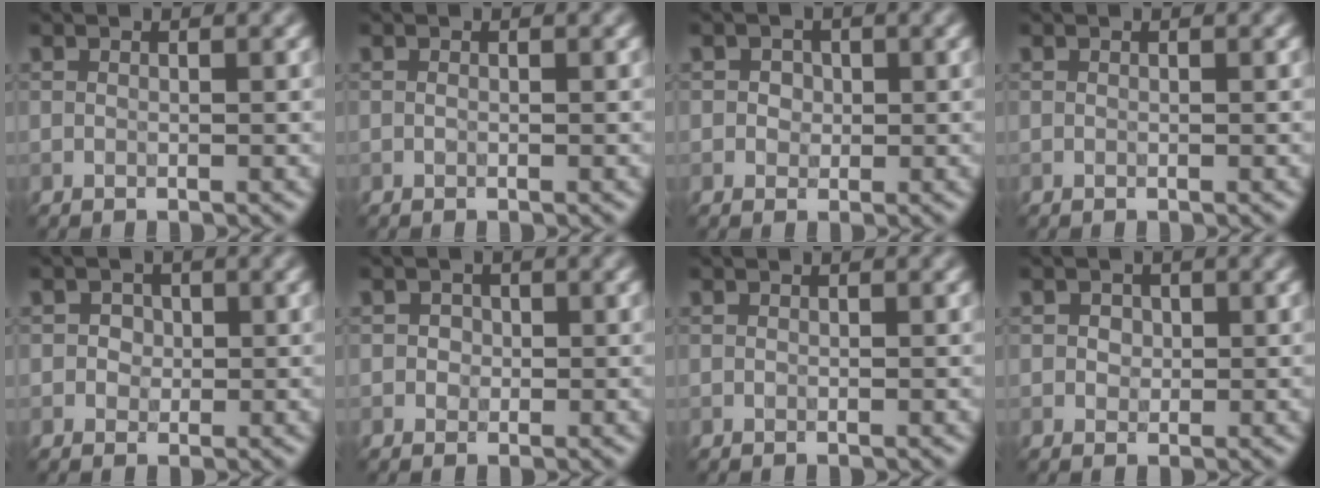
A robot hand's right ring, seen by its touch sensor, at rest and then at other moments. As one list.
[{"total": 0.0}, {"total": 1.5, "force": [0.3, 1.3, 0.7], "torque": [-0.007, 0.005, 0.002]}, {"total": 0.0}, {"total": 1.4, "force": [0.2, 1.3, 0.5], "torque": [-0.003, 0.003, 0.004]}, {"total": 1.1, "force": [0.0, 1.0, 0.3], "torque": [0.001, 0.000, 0.000]}, {"total": 0.0}, {"total": 1.3, "force": [0.2, 1.1, 0.5], "torque": [-0.006, 0.003, 0.003]}]